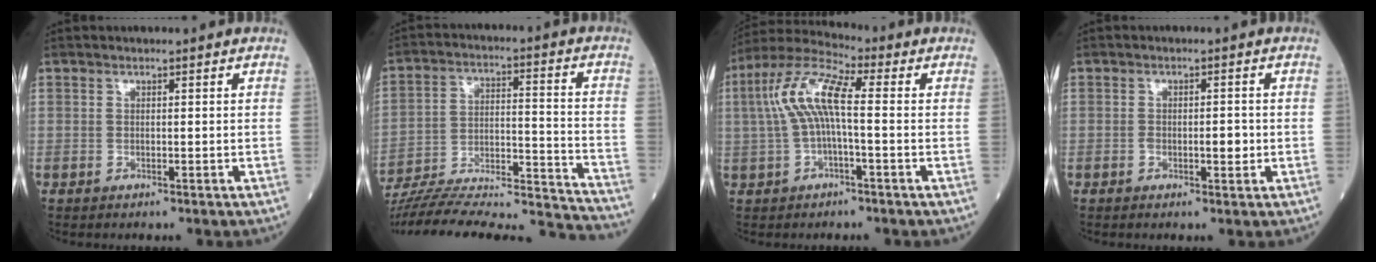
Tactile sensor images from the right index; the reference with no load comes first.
{"total": 28.2, "force": [-26.0, 2.3, 10.6], "torque": [-0.162, -0.006, -0.383]}
{"total": 9.4, "force": [0.4, 1.9, 9.2], "torque": [-0.201, 0.029, 0.002]}
{"total": 2.7, "force": [-0.6, 1.0, 2.4], "torque": [-0.038, 0.002, -0.007]}